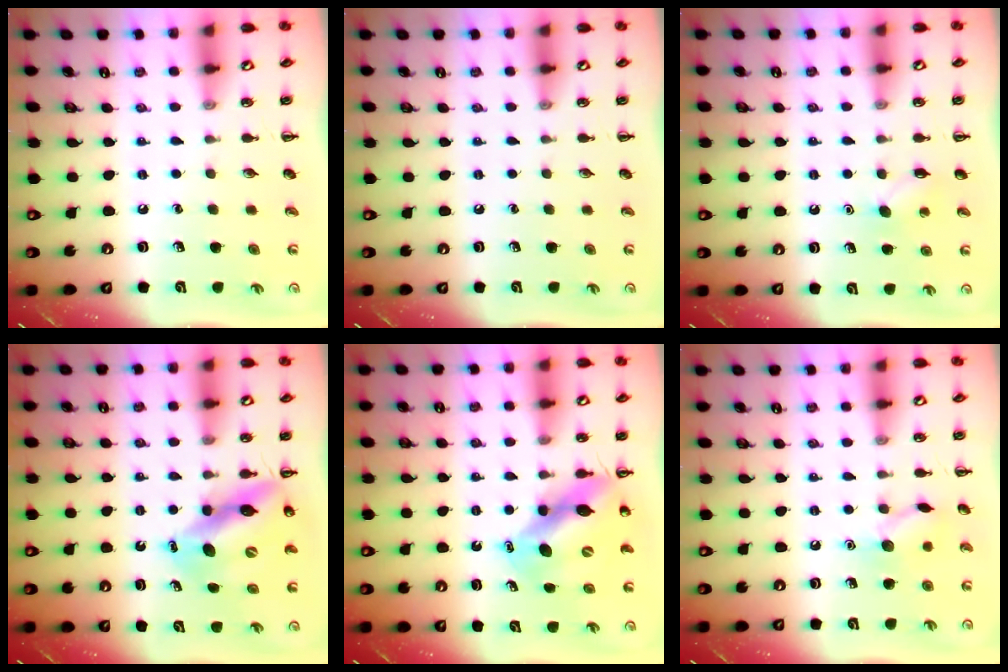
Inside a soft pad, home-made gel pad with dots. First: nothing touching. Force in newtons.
{"total": 0.0}
{"total": 5.3, "press": 5.1, "slide": 1.5}
{"total": 13.2, "press": 12.7, "slide": 3.8}
{"total": 11.1, "press": 10.7, "slide": 2.9}
{"total": 9.3, "press": 9.3, "slide": 0.9}